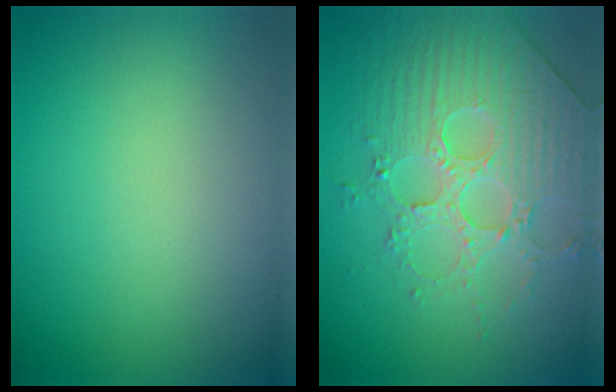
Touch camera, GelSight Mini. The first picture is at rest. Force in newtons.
{"total": 4.4, "press": 4.2, "slide": 1.4}